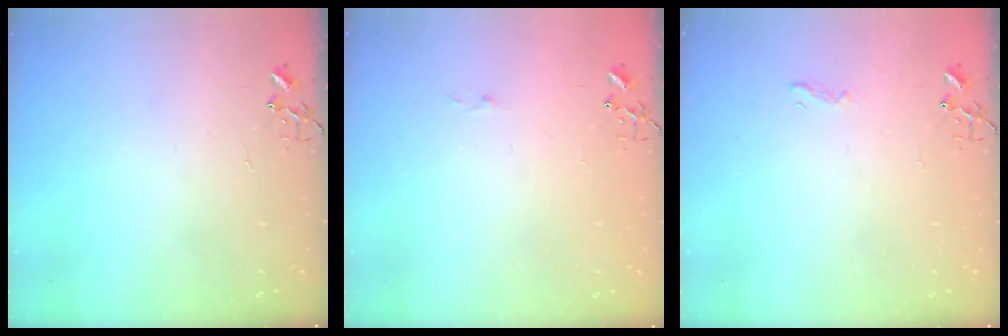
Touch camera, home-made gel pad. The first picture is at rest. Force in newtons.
{"total": 2.6, "press": 2.6, "slide": 0.4}
{"total": 5.0, "press": 5.0, "slide": 0.6}